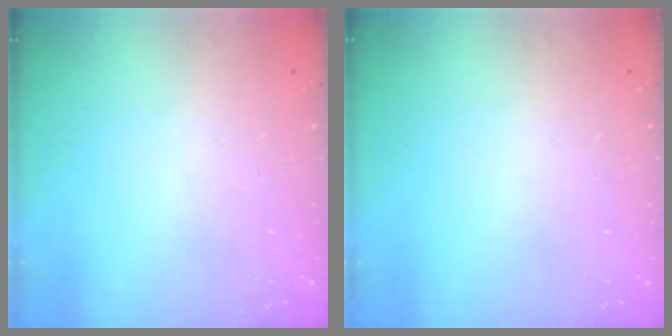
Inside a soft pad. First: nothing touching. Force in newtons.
{"total": 0.0}